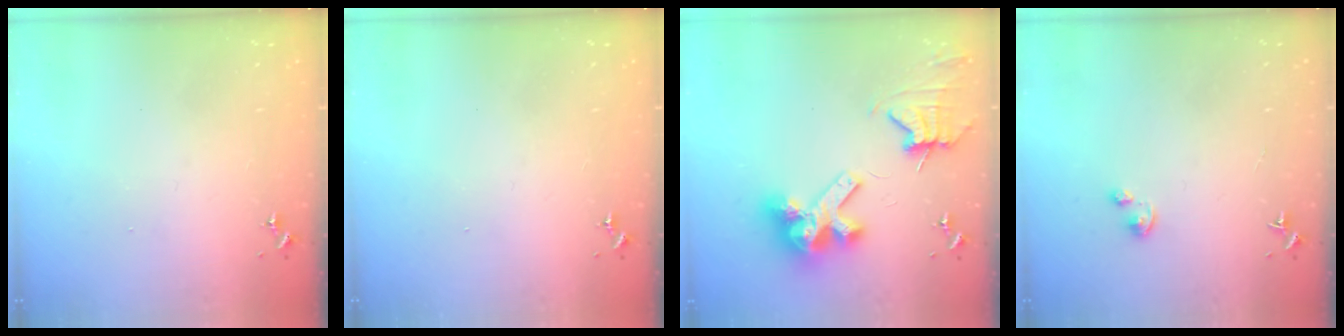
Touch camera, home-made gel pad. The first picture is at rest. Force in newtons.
{"total": 0.0}
{"total": 13.8, "press": 13.6, "slide": 1.9}
{"total": 2.5, "press": 2.5, "slide": 0.2}